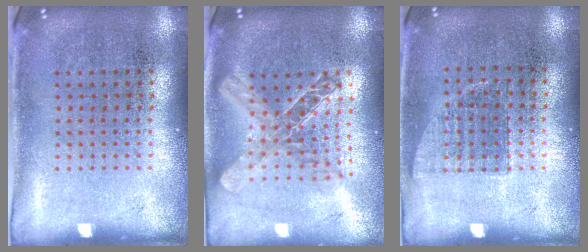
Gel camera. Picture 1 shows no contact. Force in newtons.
{"total": 1.9, "press": 1.7, "slide": 1.0}
{"total": 0.7, "press": 0.7, "slide": 0.2}